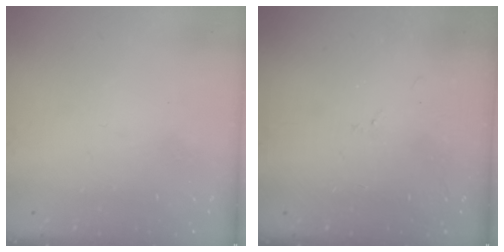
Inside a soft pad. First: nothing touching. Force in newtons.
{"total": 7.3, "press": 7.3, "slide": 0.6}